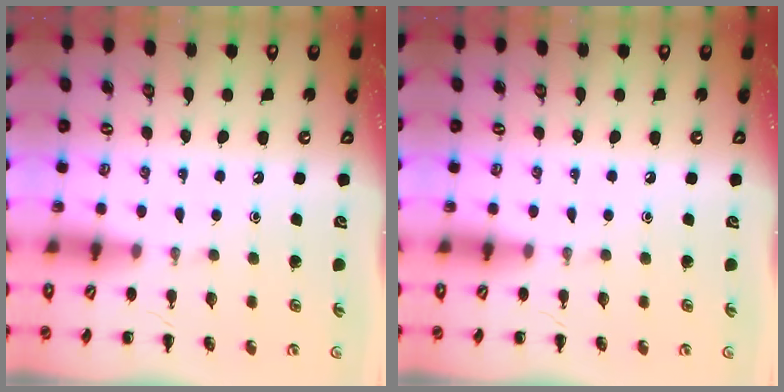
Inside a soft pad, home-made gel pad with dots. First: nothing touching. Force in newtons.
{"total": 0.0}